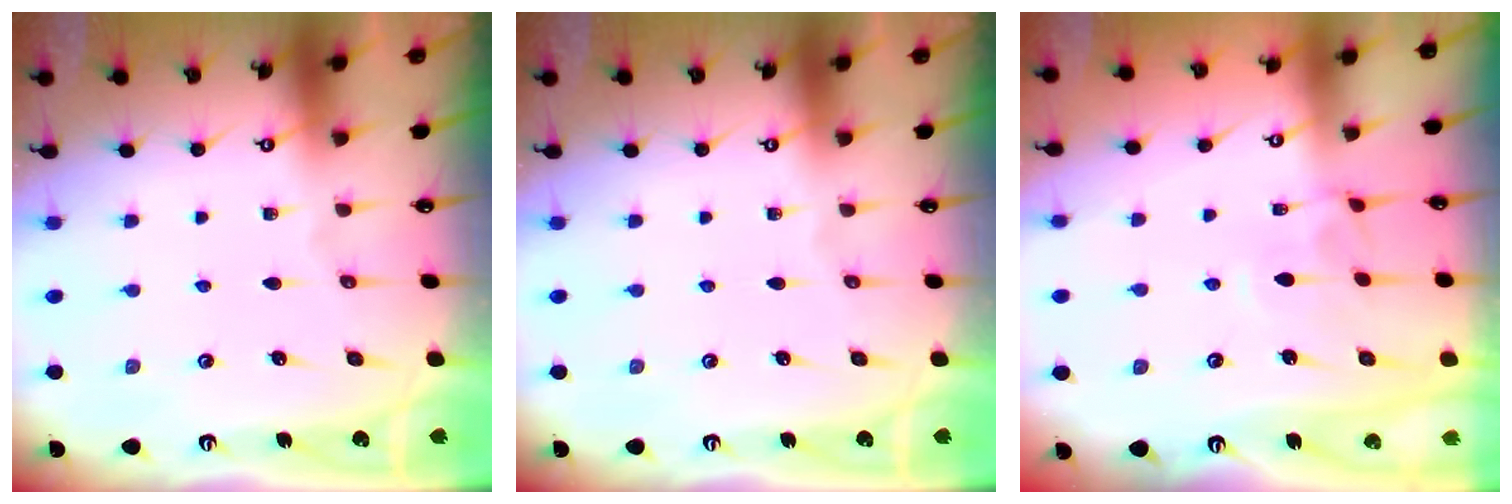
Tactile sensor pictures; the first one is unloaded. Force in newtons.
{"total": 0.0}
{"total": 3.6, "press": 3.6, "slide": 0.3}